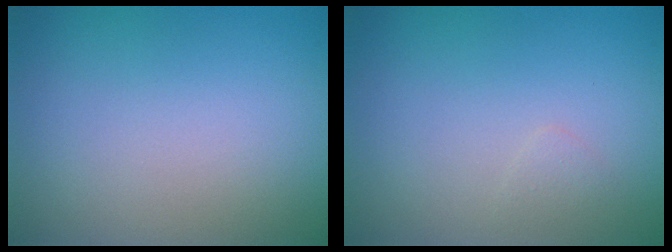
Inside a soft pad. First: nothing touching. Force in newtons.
{"total": 0.6, "press": 0.6, "slide": 0.0}